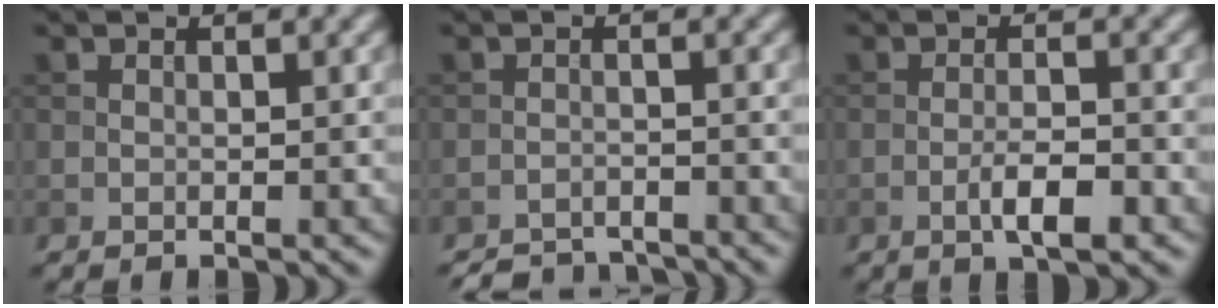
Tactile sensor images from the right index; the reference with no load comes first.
{"total": 4.2, "force": [-4.1, 0.8, 0.5], "torque": [-0.005, -0.005, -0.067]}
{"total": 3.5, "force": [-1.6, 0.9, 3.0], "torque": [-0.055, 0.002, -0.029]}